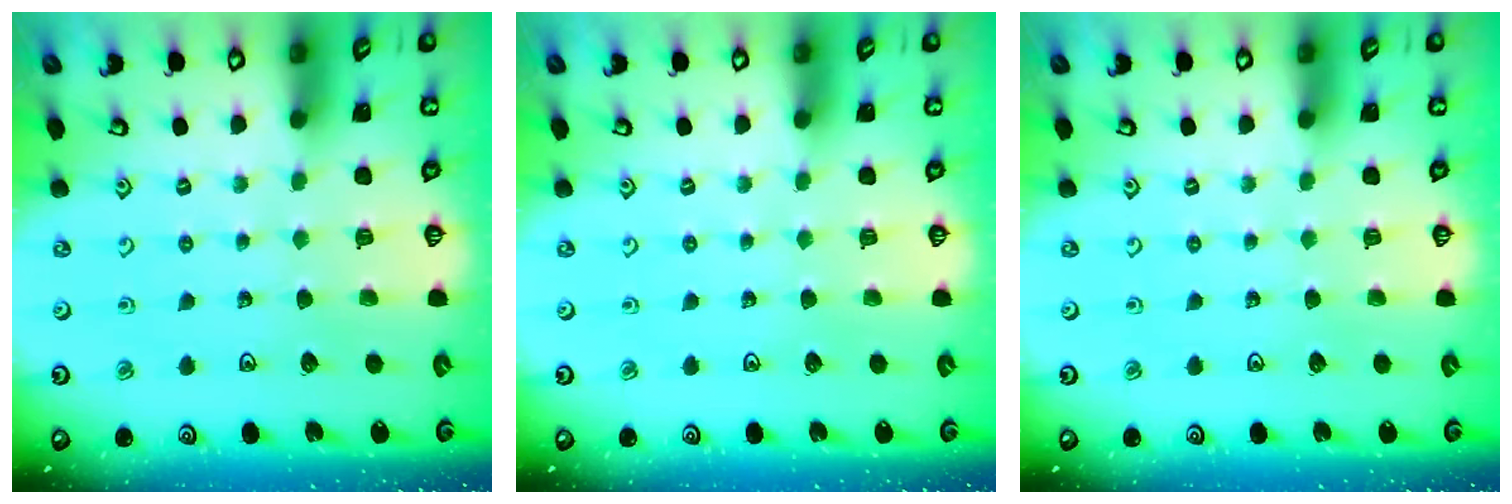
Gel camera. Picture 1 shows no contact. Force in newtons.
{"total": 0.0}
{"total": 0.0}